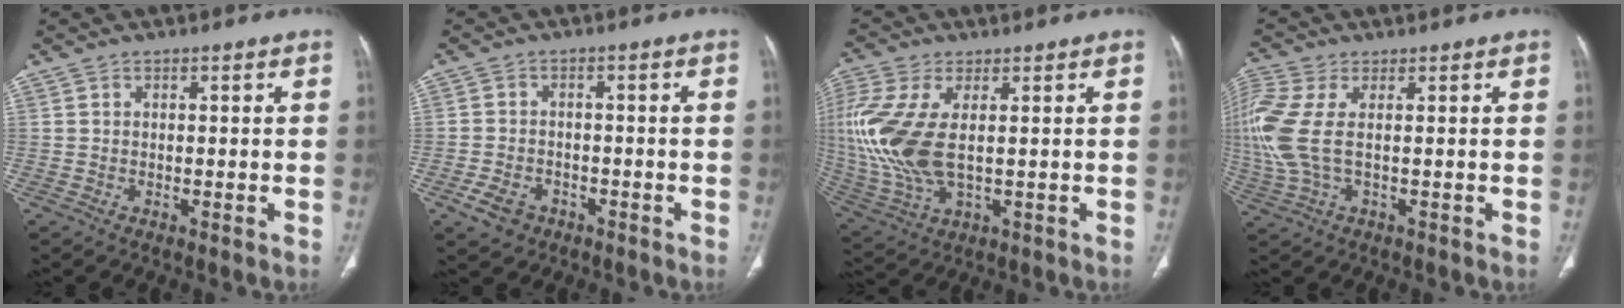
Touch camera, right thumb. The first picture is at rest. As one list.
[{"total": 4.8, "force": [-2.7, 3.5, 1.9], "torque": [-0.034, 0.018, -0.040]}, {"total": 15.7, "force": [1.5, 7.7, 13.7], "torque": [-0.343, -0.010, 0.040]}, {"total": 10.4, "force": [0.9, 4.7, 9.2], "torque": [-0.262, 0.010, 0.023]}]